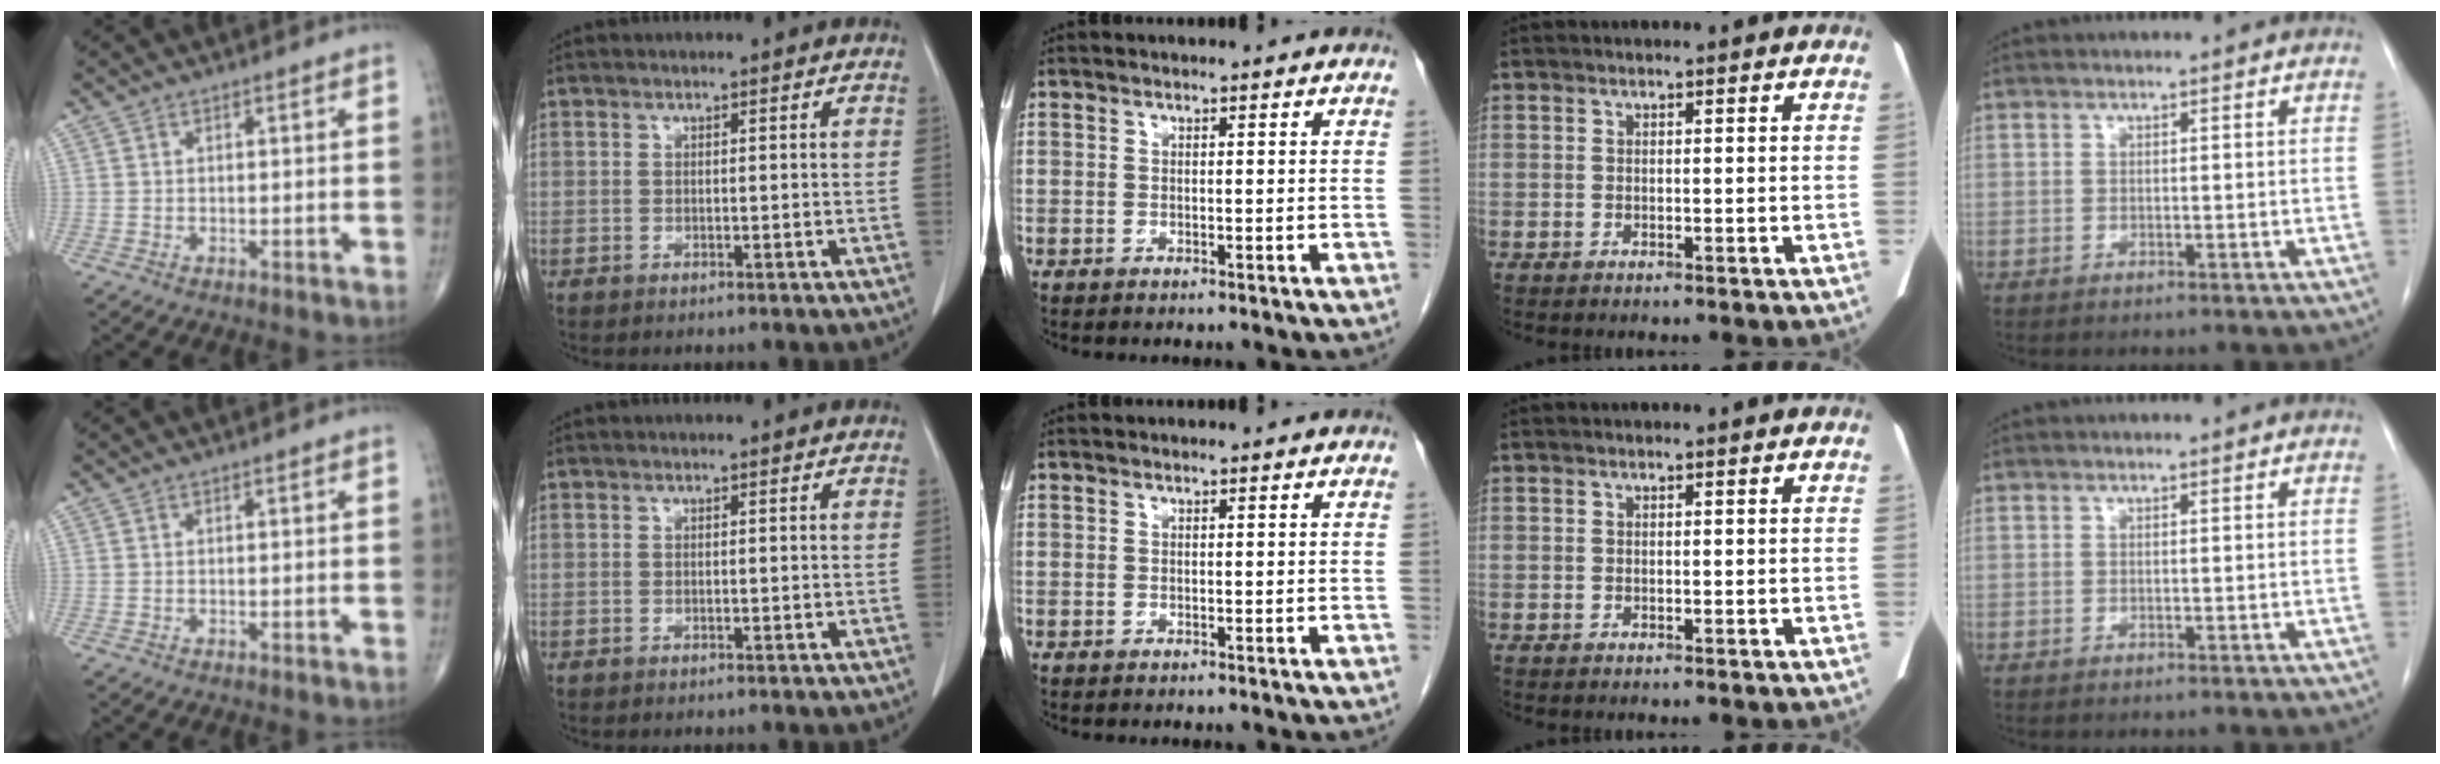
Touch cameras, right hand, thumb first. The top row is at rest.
{}